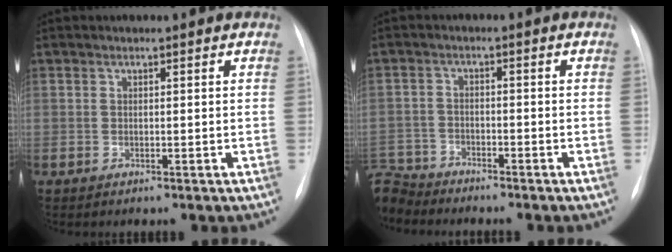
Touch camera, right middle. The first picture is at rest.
{"total": 6.9, "force": [-6.6, 2.0, 0.0], "torque": [-0.005, 0.002, -0.131]}